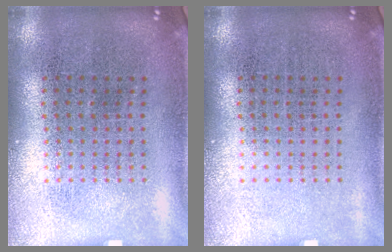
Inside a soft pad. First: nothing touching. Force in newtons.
{"total": 0.0}